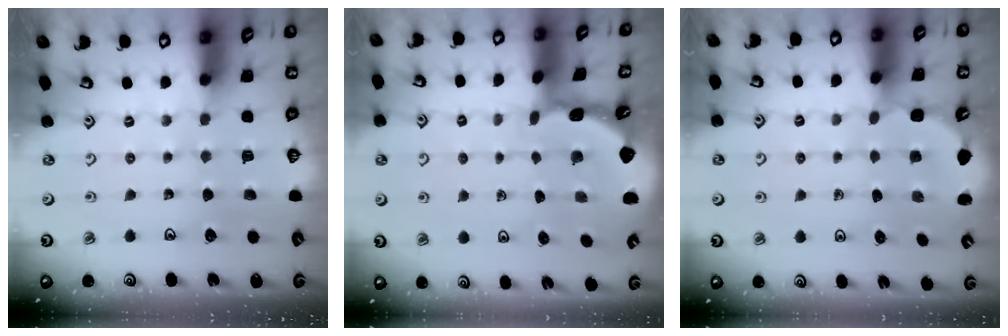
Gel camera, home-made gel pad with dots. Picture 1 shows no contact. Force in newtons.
{"total": 1.6, "press": 1.6, "slide": 0.1}
{"total": 2.5, "press": 2.1, "slide": 1.5}